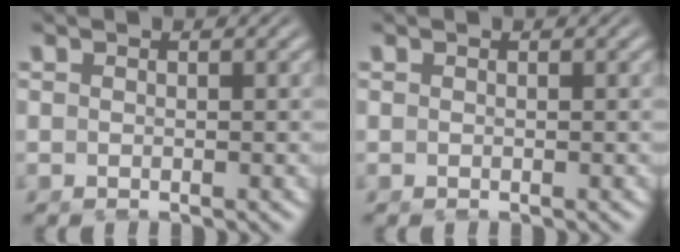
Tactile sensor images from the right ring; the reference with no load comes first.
{"total": 0.0}